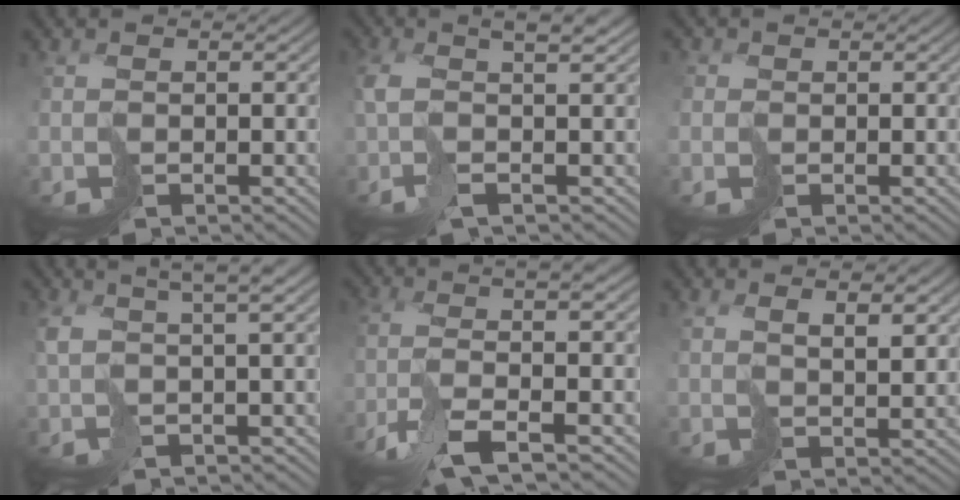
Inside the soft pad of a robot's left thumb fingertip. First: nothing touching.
{"total": 6.3, "force": [0.6, 1.9, 6.0], "torque": [-0.106, 0.007, 0.001]}
{"total": 1.5, "force": [-0.3, 1.5, 0.3], "torque": [-0.010, -0.005, -0.007]}
{"total": 5.3, "force": [2.3, 1.2, 4.6], "torque": [-0.074, 0.014, 0.039]}
{"total": 10.3, "force": [-3.7, 2.9, 9.2], "torque": [-0.161, -0.006, -0.074]}
{"total": 4.0, "force": [2.7, 1.1, 2.7], "torque": [-0.046, -0.004, 0.055]}